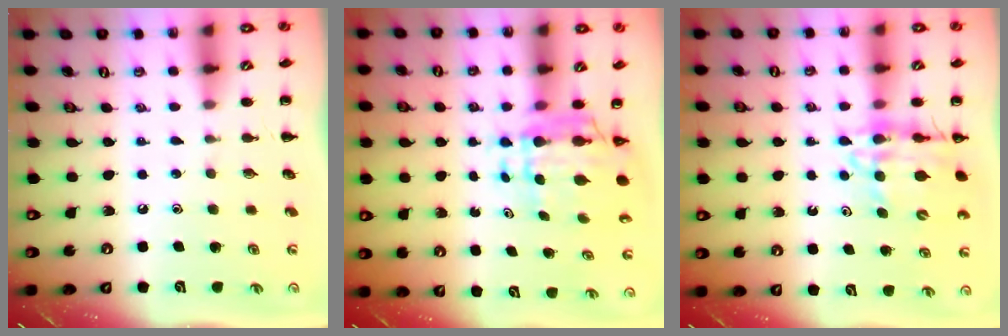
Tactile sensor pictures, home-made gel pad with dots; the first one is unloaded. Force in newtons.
{"total": 6.6, "press": 6.2, "slide": 2.1}
{"total": 11.6, "press": 11.1, "slide": 3.3}